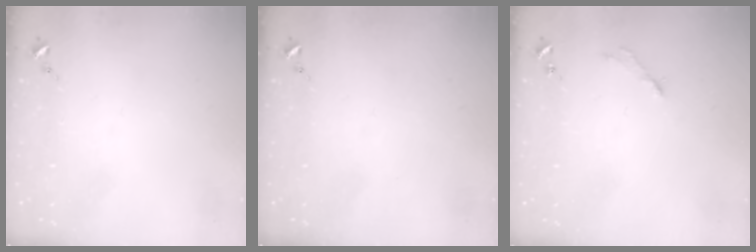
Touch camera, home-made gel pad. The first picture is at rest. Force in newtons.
{"total": 0.0}
{"total": 2.8, "press": 2.8, "slide": 0.4}